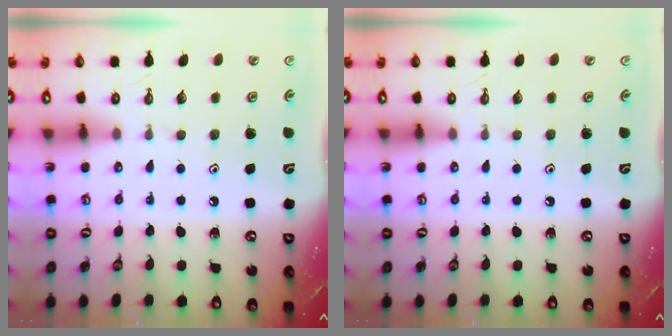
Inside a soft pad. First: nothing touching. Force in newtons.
{"total": 0.0}